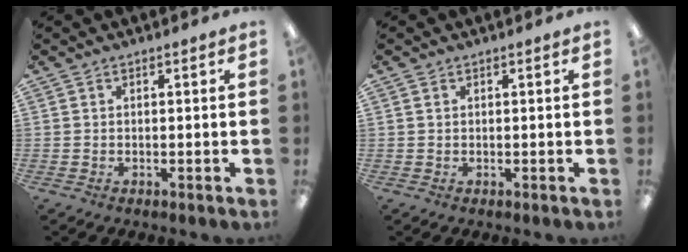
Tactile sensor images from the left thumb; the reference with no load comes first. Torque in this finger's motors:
{"motor_torque": [0.07, -0.05, -0.13, -0.02, -0.01]}